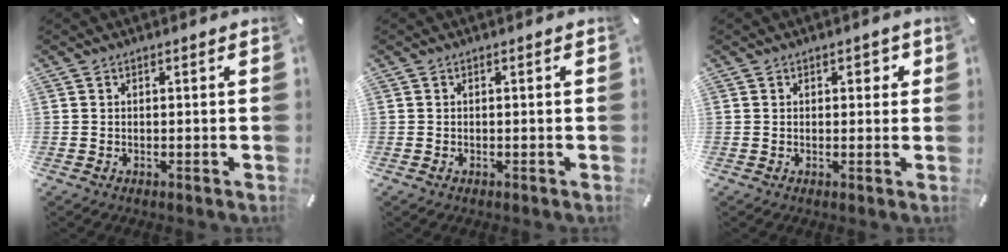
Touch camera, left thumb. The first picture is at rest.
{"total": 0.8, "force": [-0.2, 0.2, 0.7], "torque": [-0.014, 0.000, -0.004]}
{"total": 2.0, "force": [0.6, 1.3, 1.3], "torque": [-0.004, -0.002, 0.003]}